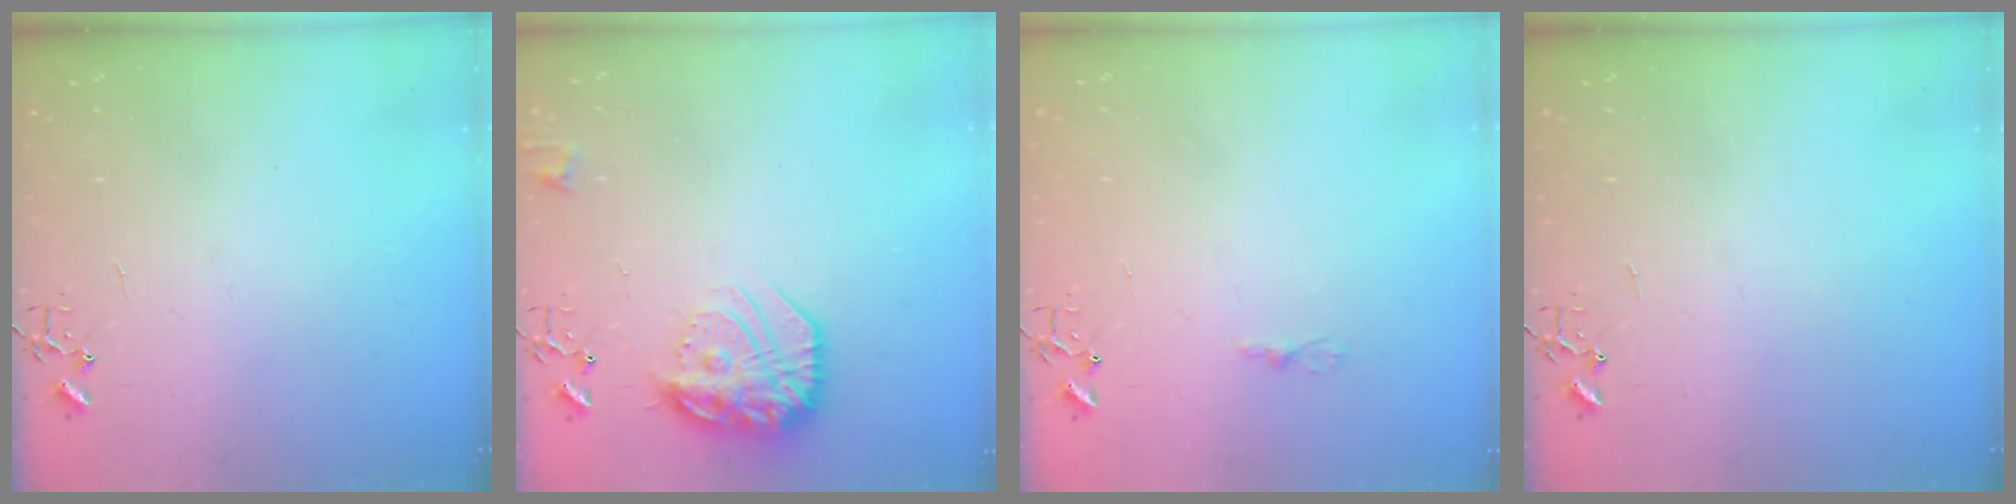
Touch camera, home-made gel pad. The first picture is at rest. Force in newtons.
{"total": 18.9, "press": 18.8, "slide": 1.6}
{"total": 2.4, "press": 2.4, "slide": 0.3}
{"total": 0.0}